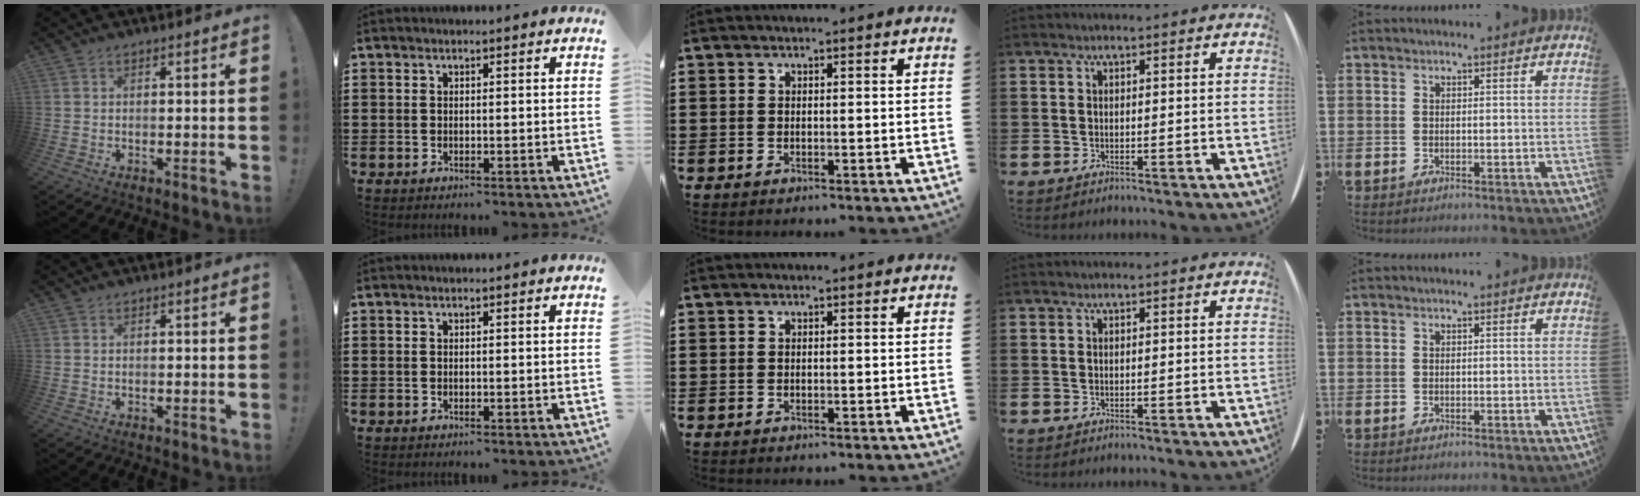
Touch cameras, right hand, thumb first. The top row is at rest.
{}